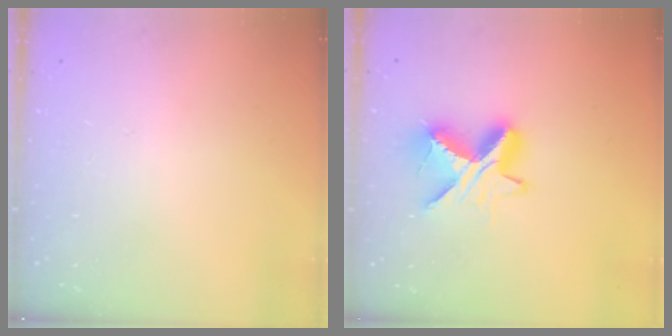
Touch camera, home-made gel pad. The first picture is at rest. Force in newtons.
{"total": 9.9, "press": 9.9, "slide": 0.7}